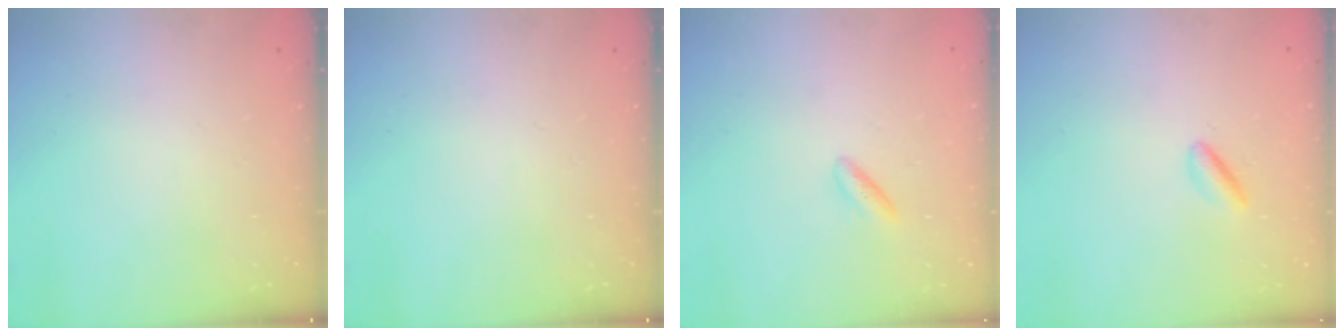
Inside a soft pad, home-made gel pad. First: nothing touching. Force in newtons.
{"total": 0.0}
{"total": 3.7, "press": 3.5, "slide": 1.3}
{"total": 2.8, "press": 2.6, "slide": 1.0}